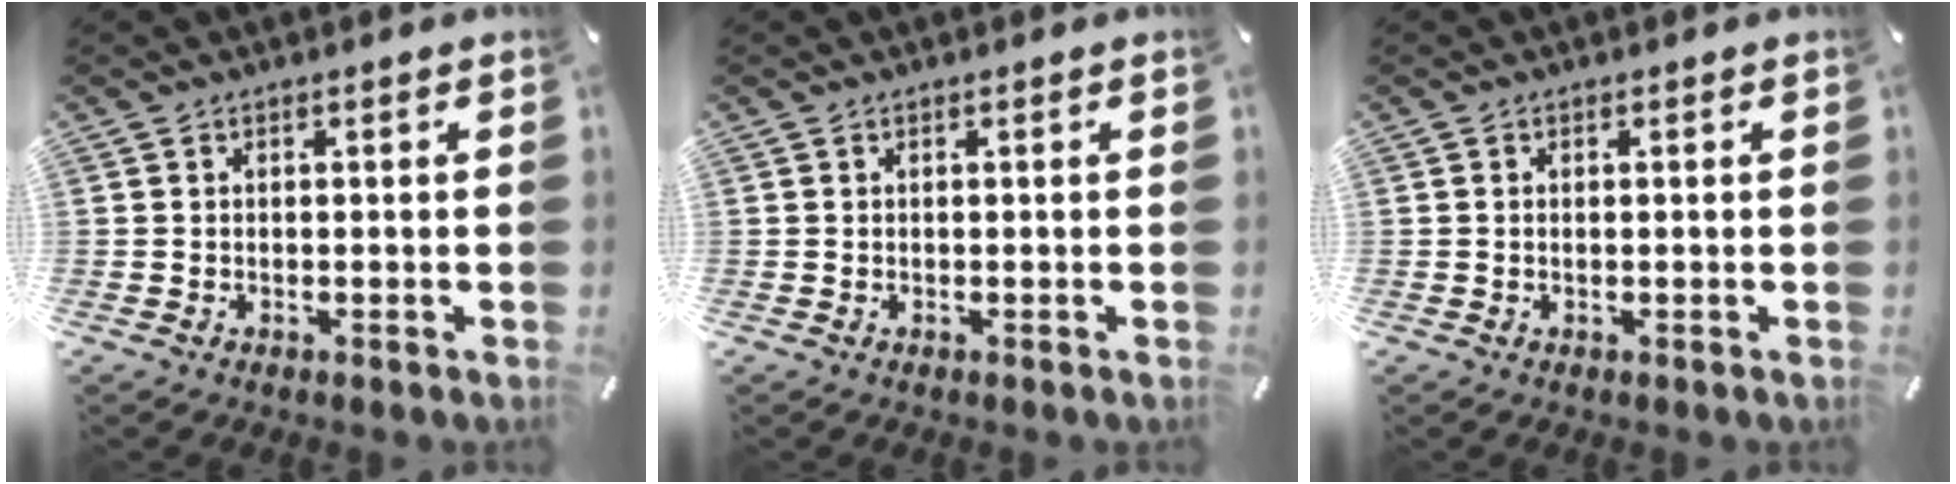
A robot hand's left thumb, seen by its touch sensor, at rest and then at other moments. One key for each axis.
{"total": 0.0}
{"total": 0.0}